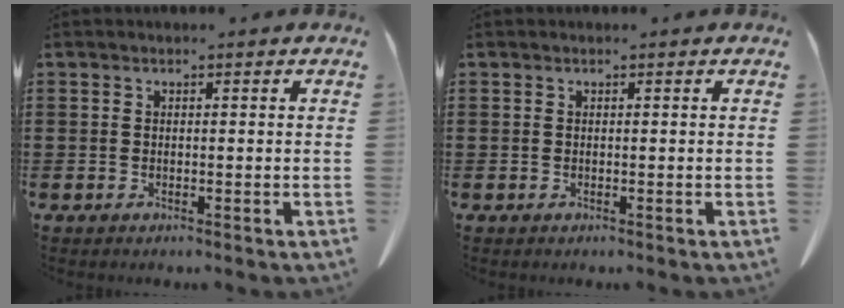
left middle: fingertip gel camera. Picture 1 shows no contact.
{"total": 0.0}